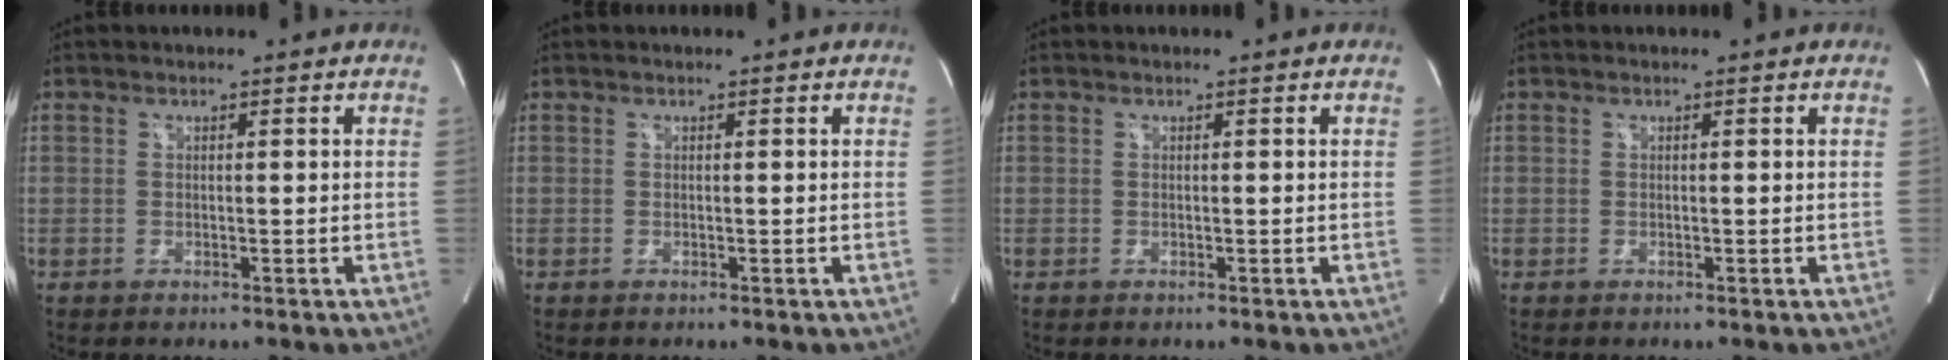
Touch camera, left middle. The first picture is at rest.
{"total": 0.0}
{"total": 0.0}
{"total": 0.0}